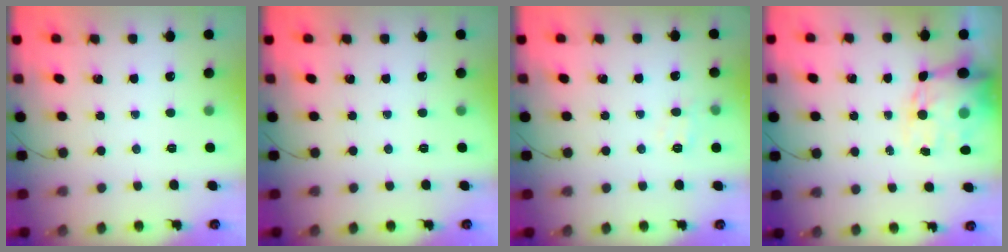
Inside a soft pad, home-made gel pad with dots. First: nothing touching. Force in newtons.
{"total": 0.0}
{"total": 7.2, "press": 7.1, "slide": 1.4}
{"total": 13.6, "press": 13.2, "slide": 3.4}